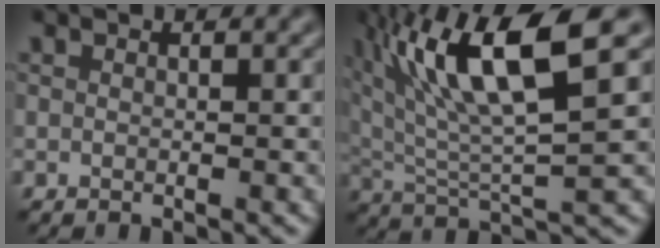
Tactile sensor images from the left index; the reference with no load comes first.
{"total": 11.4, "force": [5.2, 2.6, 9.8], "torque": [-0.175, 0.012, 0.098]}